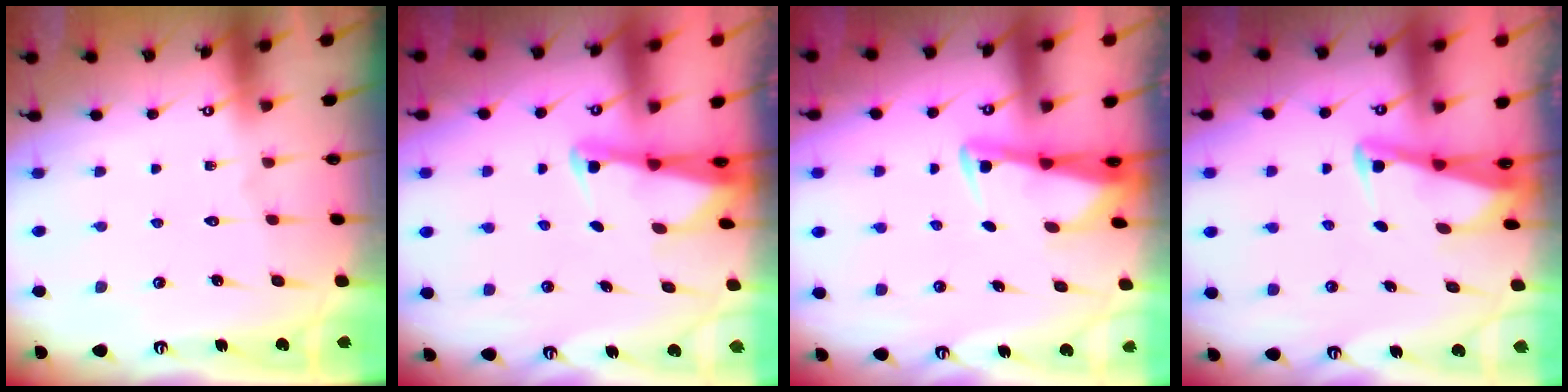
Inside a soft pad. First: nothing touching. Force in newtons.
{"total": 2.4, "press": 2.4, "slide": 0.3}
{"total": 2.6, "press": 2.6, "slide": 0.5}
{"total": 2.5, "press": 2.5, "slide": 0.2}